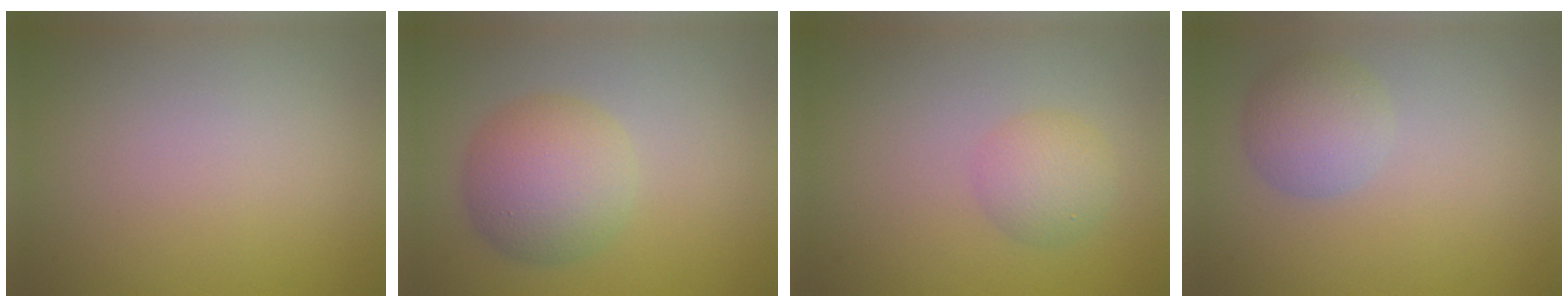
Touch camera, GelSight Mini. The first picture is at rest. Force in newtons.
{"total": 5.3, "press": 5.3, "slide": 0.2}
{"total": 2.5, "press": 2.5, "slide": 0.1}
{"total": 3.0, "press": 3.0, "slide": 0.1}